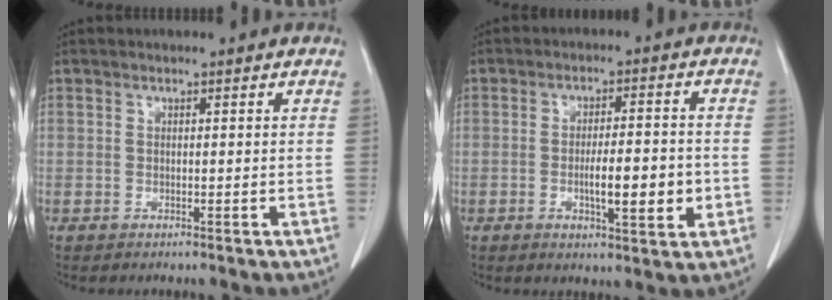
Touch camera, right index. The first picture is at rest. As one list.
[{"total": 7.8, "force": [-1.8, 1.5, 7.5], "torque": [-0.121, -0.001, -0.022]}]